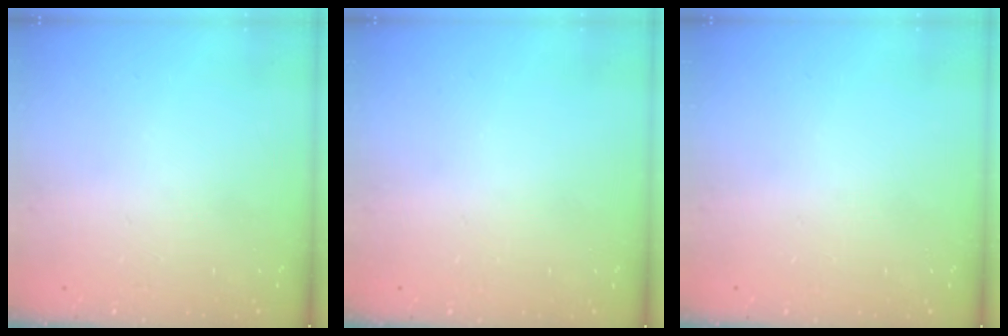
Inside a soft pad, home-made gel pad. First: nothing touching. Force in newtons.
{"total": 0.6, "press": 0.6, "slide": 0.2}
{"total": 0.0}